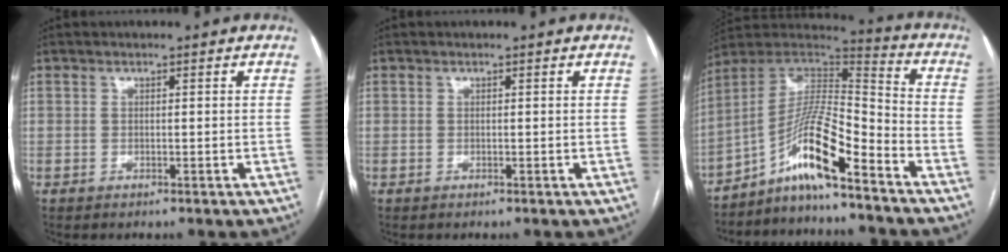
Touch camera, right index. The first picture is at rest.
{"total": 0.0}
{"total": 12.9, "force": [-8.2, 1.2, 9.9], "torque": [-0.189, 0.021, -0.148]}